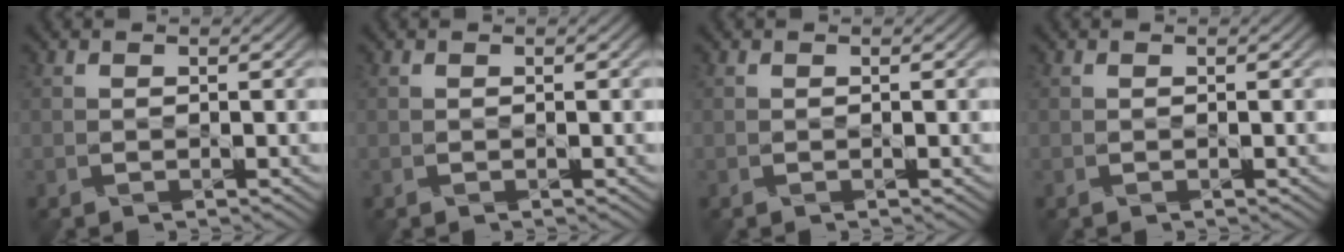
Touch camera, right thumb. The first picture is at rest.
{"total": 0.0}
{"total": 0.0}
{"total": 0.0}